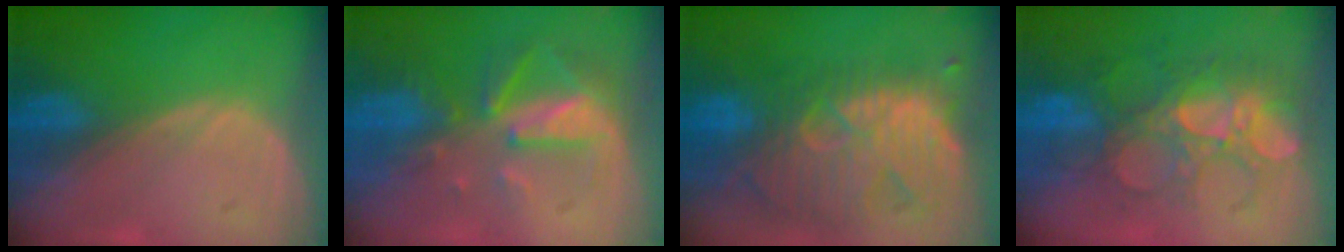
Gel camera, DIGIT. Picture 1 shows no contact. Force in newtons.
{"total": 8.1, "press": 7.4, "slide": 3.2}
{"total": 13.1, "press": 11.4, "slide": 6.4}
{"total": 8.8, "press": 8.6, "slide": 1.5}